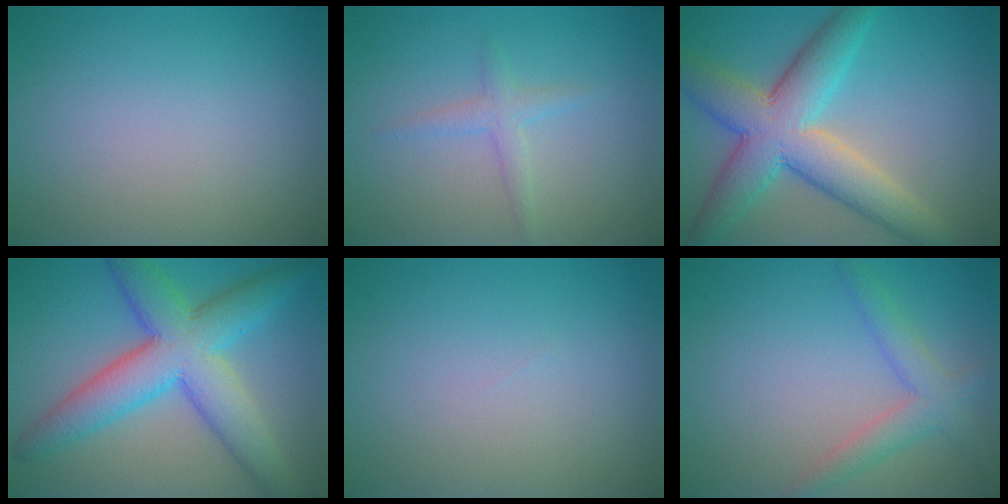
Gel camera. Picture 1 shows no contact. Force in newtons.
{"total": 1.6, "press": 1.6, "slide": 0.1}
{"total": 8.6, "press": 8.6, "slide": 0.6}
{"total": 7.3, "press": 7.3, "slide": 0.4}
{"total": 0.0}
{"total": 3.0, "press": 3.0, "slide": 0.1}